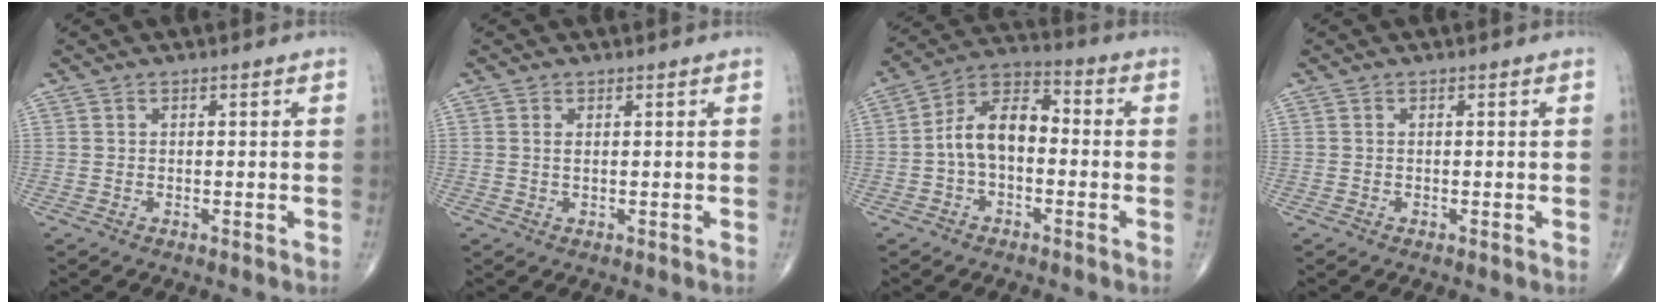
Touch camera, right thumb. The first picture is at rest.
{"total": 0.9, "force": [0.2, 0.3, 0.8], "torque": [-0.017, 0.000, 0.006]}
{"total": 10.5, "force": [-1.1, 6.3, 8.3], "torque": [-0.132, 0.041, -0.033]}
{"total": 0.0}